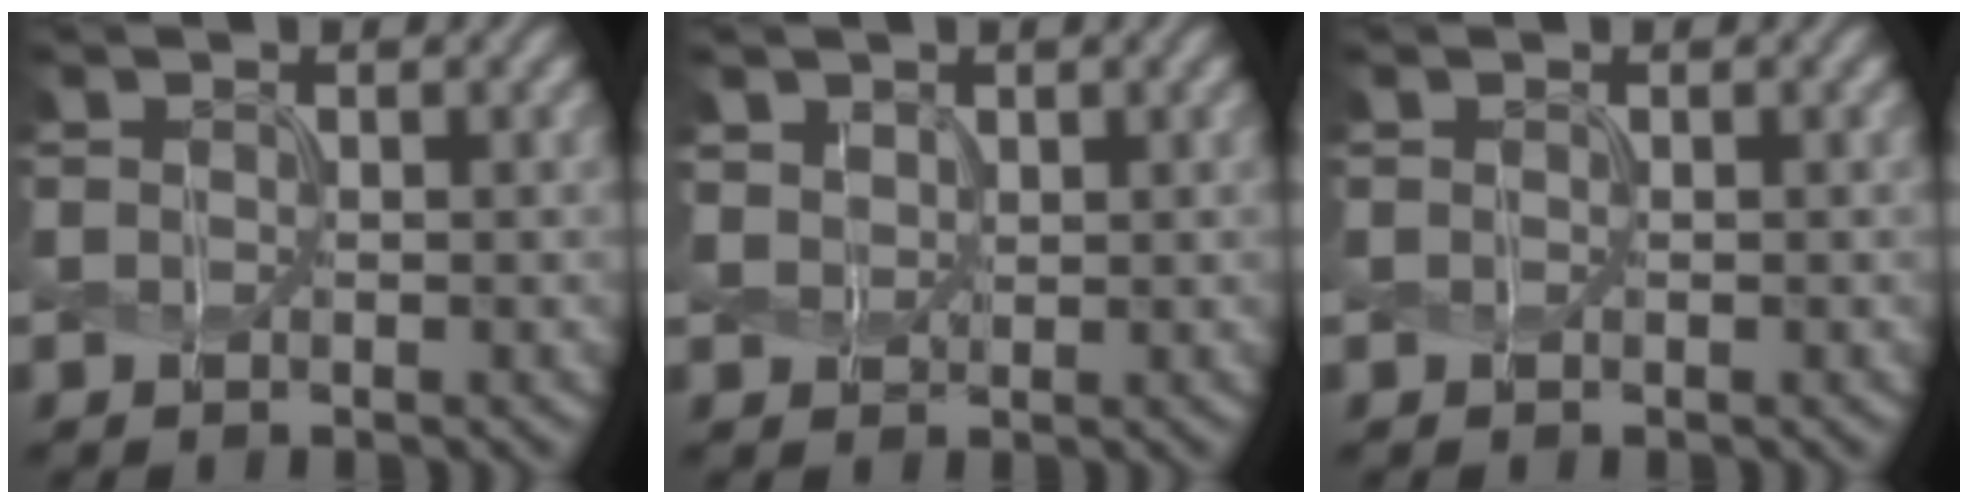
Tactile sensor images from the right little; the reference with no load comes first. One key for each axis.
{"total": 1.5, "fx": 0.9, "fy": 1.1, "fz": 0.4, "tx": -0.018, "ty": -0.004, "tz": 0.023}
{"total": 0.0}